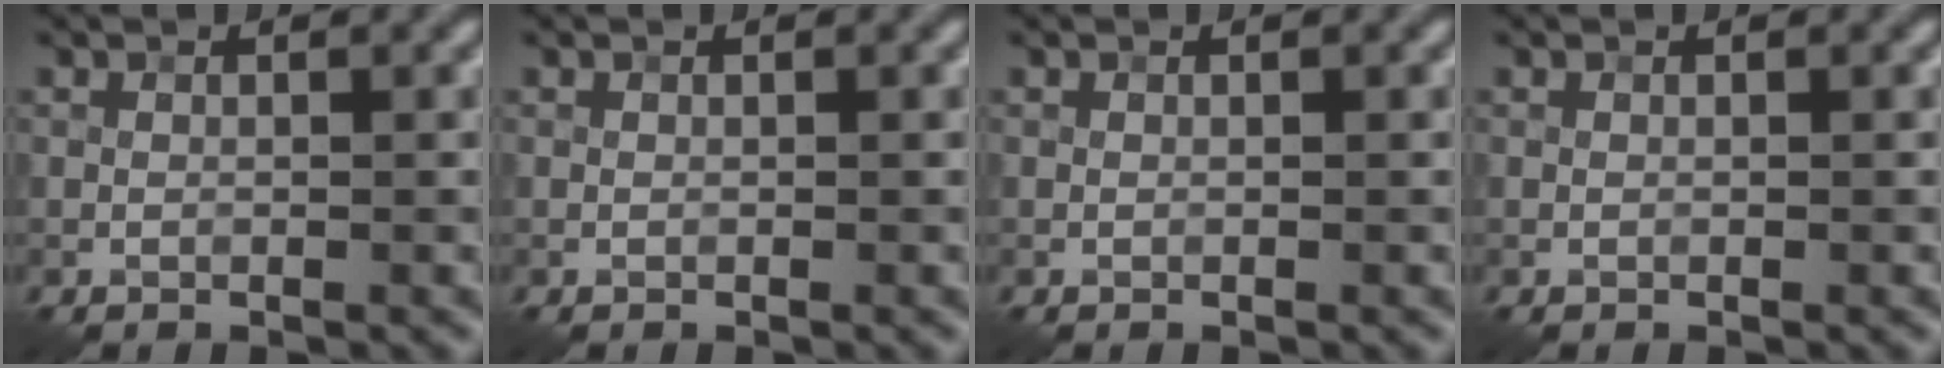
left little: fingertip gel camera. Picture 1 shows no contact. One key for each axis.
{"total": 0.0}
{"total": 0.0}
{"total": 0.0}